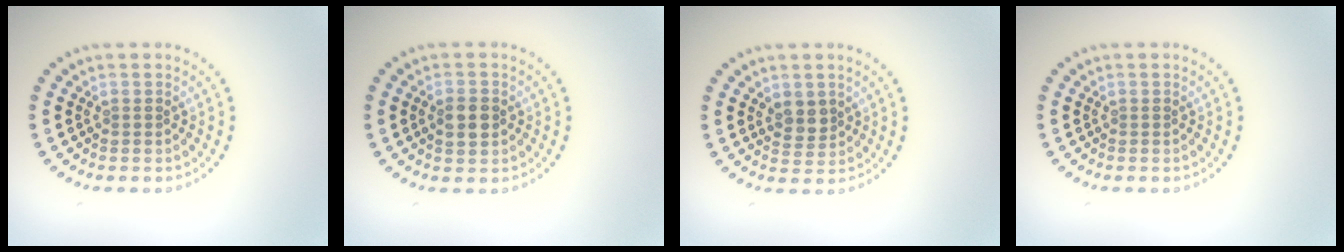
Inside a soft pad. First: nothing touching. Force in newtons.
{"total": 2.8, "press": 2.8, "slide": 0.1}
{"total": 2.0, "press": 1.9, "slide": 0.8}
{"total": 0.0}